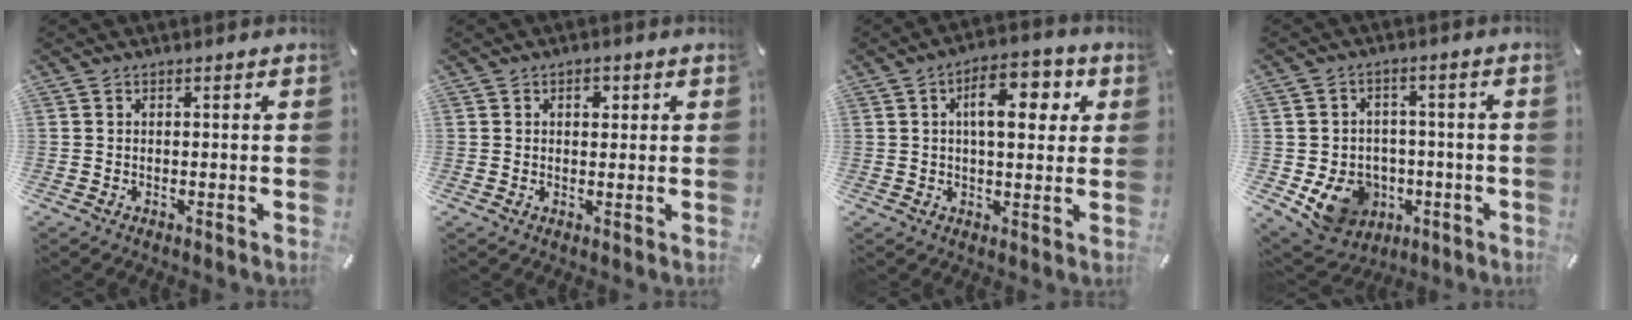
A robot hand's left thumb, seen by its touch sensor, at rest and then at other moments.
{"total": 2.4, "force": [0.8, 1.7, 1.5], "torque": [-0.009, -0.001, 0.006]}
{"total": 10.9, "force": [3.4, 5.4, 8.9], "torque": [-0.130, -0.004, 0.051]}
{"total": 10.7, "force": [-3.4, 9.3, 3.9], "torque": [-0.077, 0.017, -0.054]}